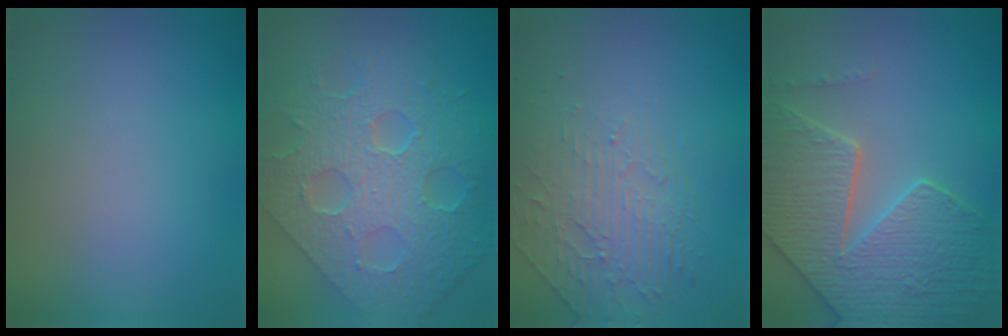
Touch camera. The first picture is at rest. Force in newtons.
{"total": 8.8, "press": 6.4, "slide": 6.1}
{"total": 2.2, "press": 1.5, "slide": 1.7}
{"total": 7.6, "press": 6.2, "slide": 4.5}